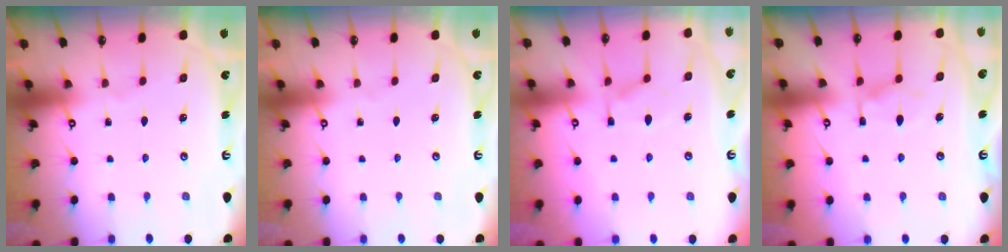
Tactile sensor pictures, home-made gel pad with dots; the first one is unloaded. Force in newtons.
{"total": 0.0}
{"total": 1.7, "press": 1.1, "slide": 1.4}
{"total": 7.6, "press": 7.6, "slide": 0.6}